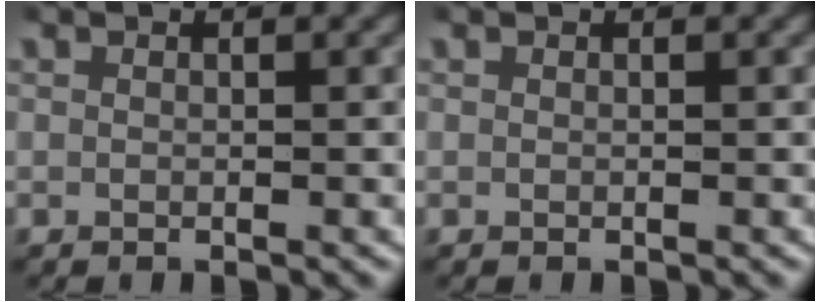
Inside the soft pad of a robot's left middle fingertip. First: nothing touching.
{"total": 0.0}